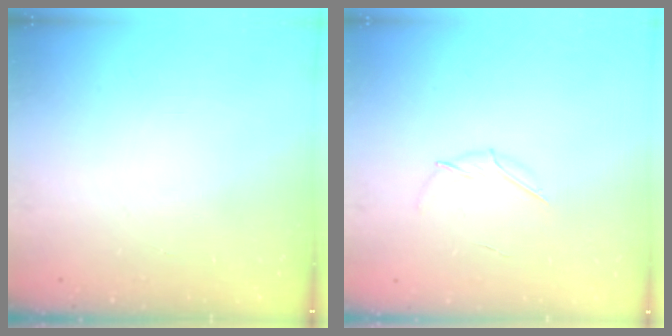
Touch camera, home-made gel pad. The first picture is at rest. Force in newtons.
{"total": 4.1, "press": 4.0, "slide": 1.0}